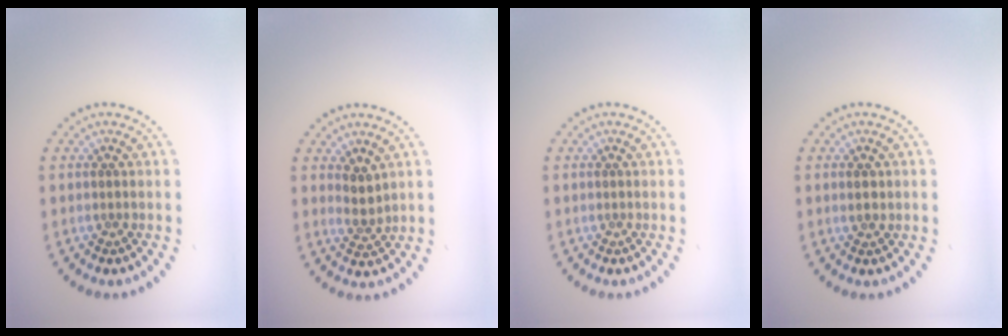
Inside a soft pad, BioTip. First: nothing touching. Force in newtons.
{"total": 1.8, "press": 1.4, "slide": 1.1}
{"total": 0.0}
{"total": 1.1, "press": 1.1, "slide": 0.3}